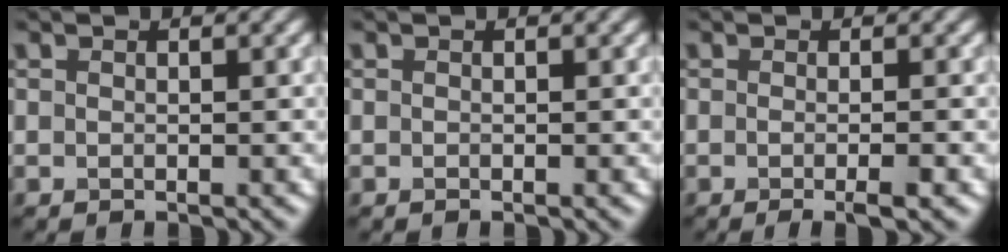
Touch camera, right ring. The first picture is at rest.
{"total": 0.0}
{"total": 2.8, "force": [-0.7, 0.8, 2.6], "torque": [-0.028, -0.006, -0.012]}